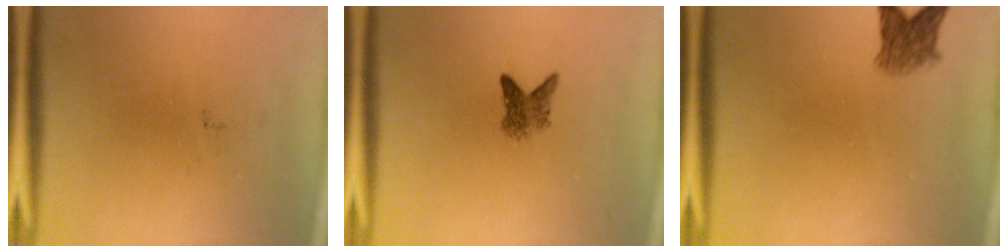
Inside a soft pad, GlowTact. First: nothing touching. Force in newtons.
{"total": 2.6}
{"total": 3.3}